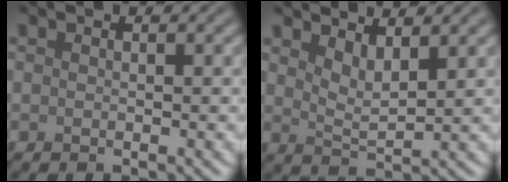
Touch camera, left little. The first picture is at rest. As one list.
[{"total": 2.8, "force": [1.9, 0.8, 1.9], "torque": [-0.035, -0.011, 0.038]}]